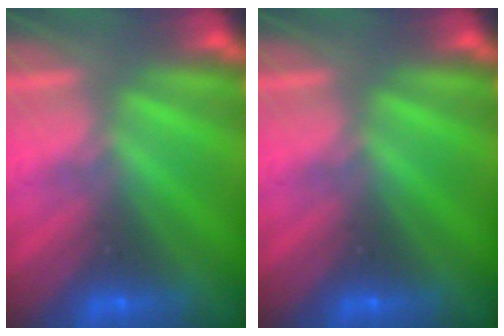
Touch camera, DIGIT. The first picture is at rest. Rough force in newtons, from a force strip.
{"total": 0.0}